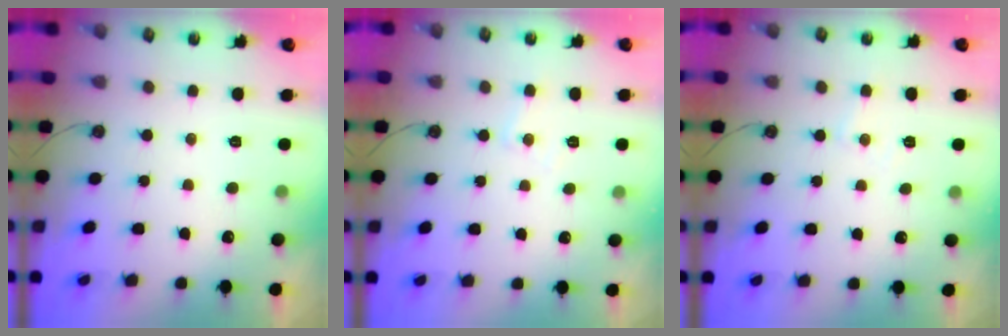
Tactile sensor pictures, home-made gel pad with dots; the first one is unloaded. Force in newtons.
{"total": 5.7, "press": 5.7, "slide": 0.8}
{"total": 3.6, "press": 3.5, "slide": 0.6}